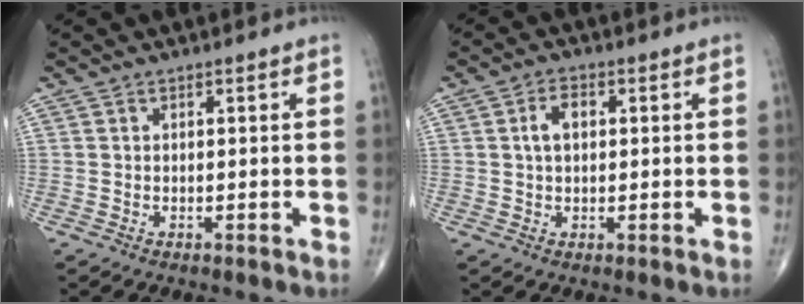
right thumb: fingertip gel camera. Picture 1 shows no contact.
{"total": 4.2, "force": [0.7, 2.6, 3.3], "torque": [-0.061, 0.008, 0.011]}